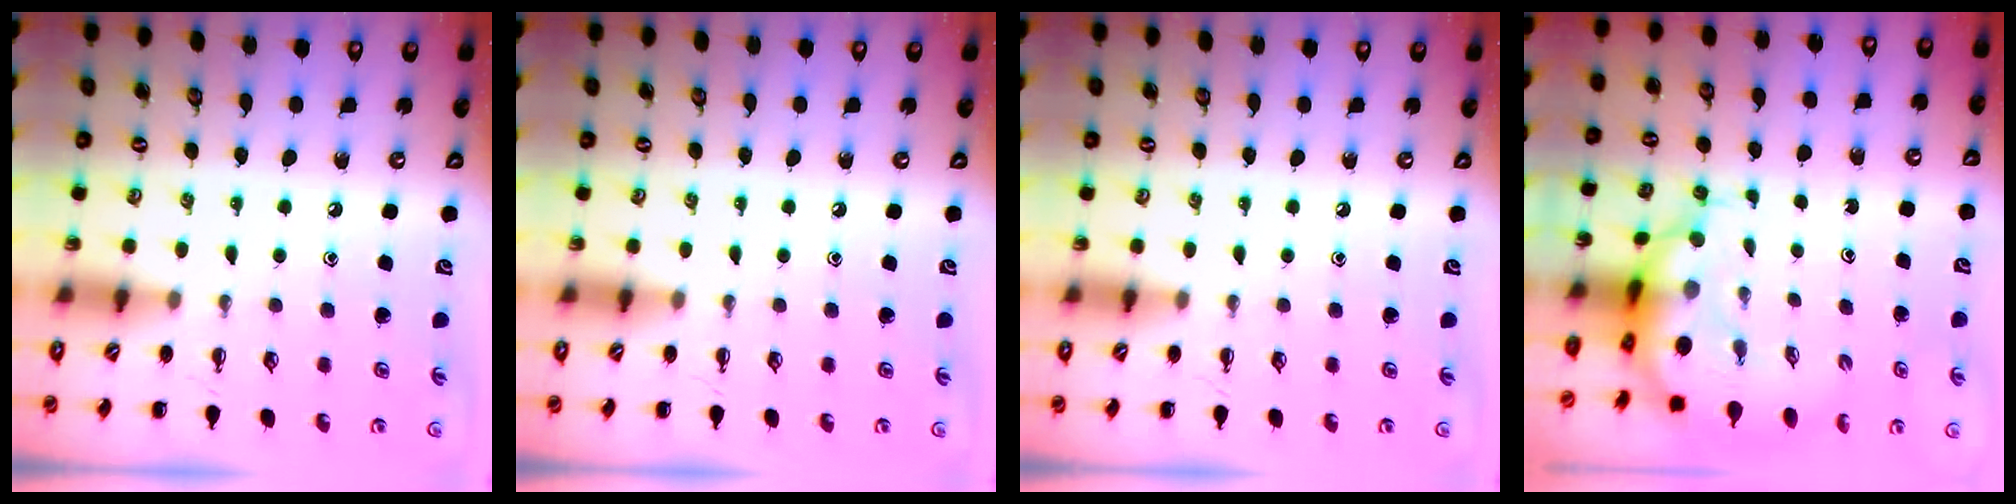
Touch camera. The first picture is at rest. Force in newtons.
{"total": 0.0}
{"total": 0.0}
{"total": 8.3, "press": 8.0, "slide": 2.3}